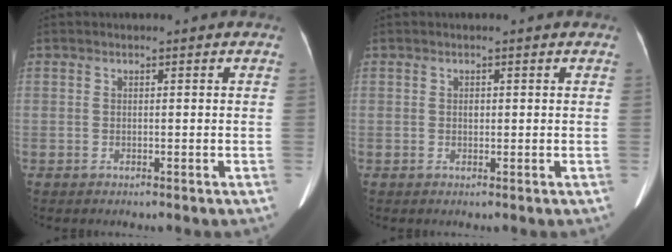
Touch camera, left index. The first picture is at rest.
{"total": 0.5, "force": [0.1, 0.4, 0.4], "torque": [-0.008, 0.002, 0.001]}